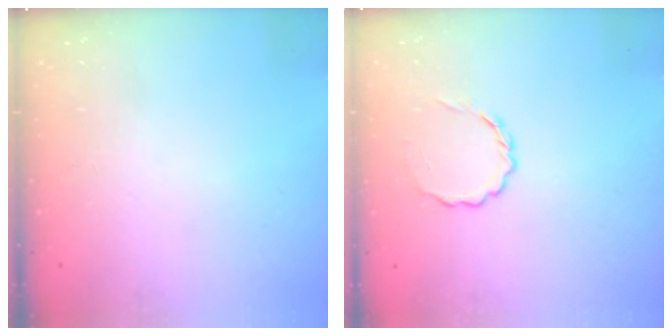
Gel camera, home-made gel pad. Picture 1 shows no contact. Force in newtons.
{"total": 3.7, "press": 3.5, "slide": 1.4}